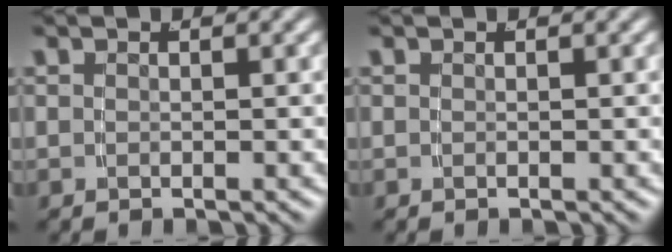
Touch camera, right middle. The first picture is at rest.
{"total": 0.0}